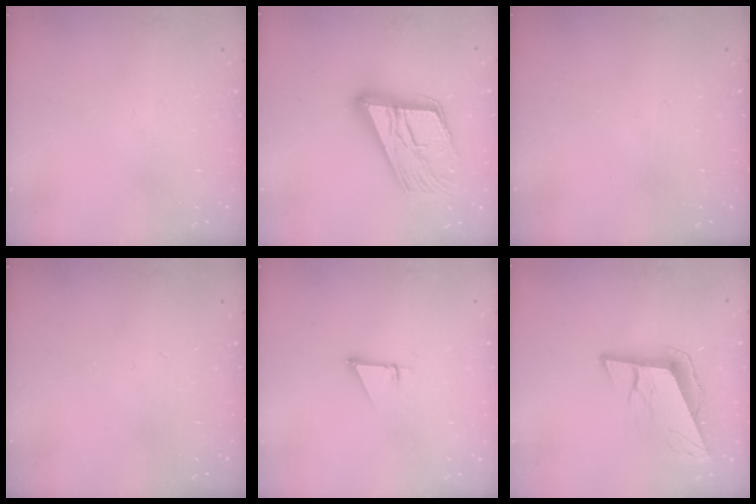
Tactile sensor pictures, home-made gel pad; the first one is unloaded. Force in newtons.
{"total": 21.7, "press": 21.7, "slide": 1.5}
{"total": 0.0}
{"total": 0.0}
{"total": 1.0, "press": 1.0, "slide": 0.1}
{"total": 10.5, "press": 10.2, "slide": 2.4}